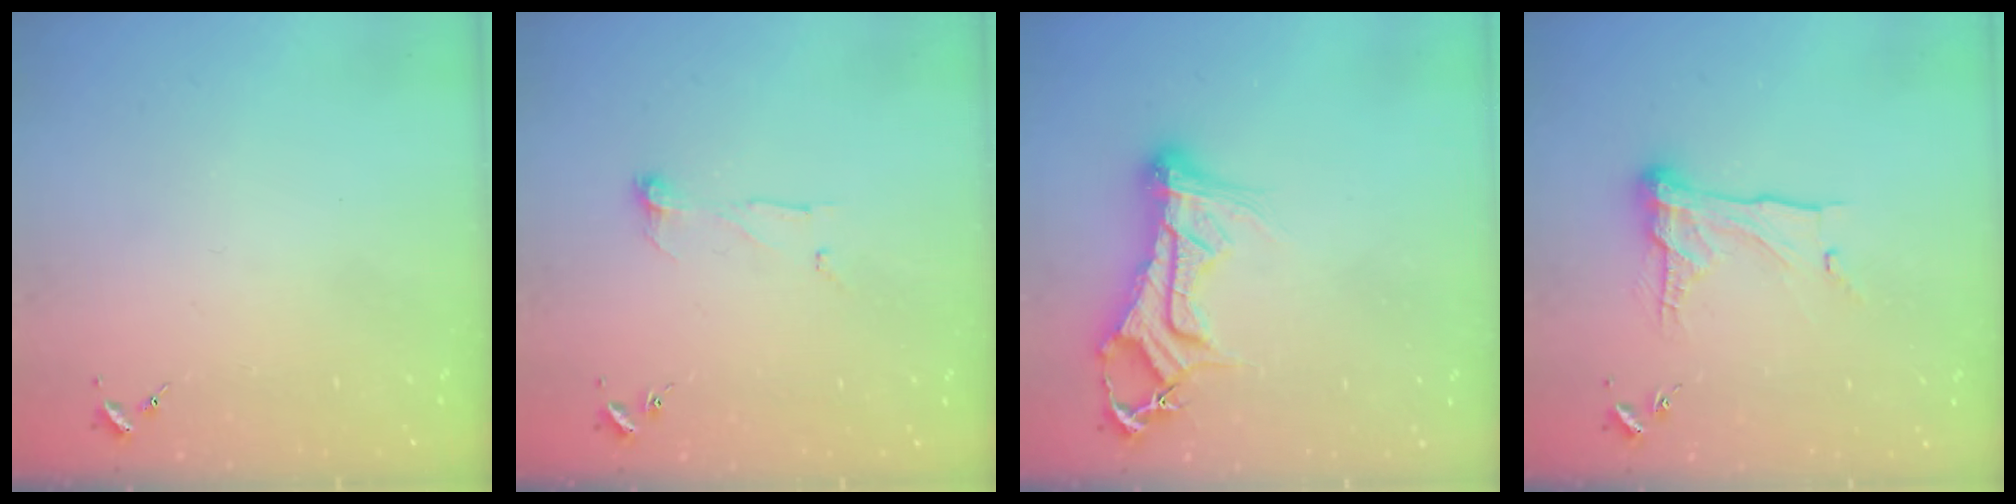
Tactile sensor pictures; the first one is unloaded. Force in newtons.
{"total": 6.6, "press": 6.6, "slide": 0.3}
{"total": 14.3, "press": 14.2, "slide": 1.4}
{"total": 13.6, "press": 13.6, "slide": 1.0}